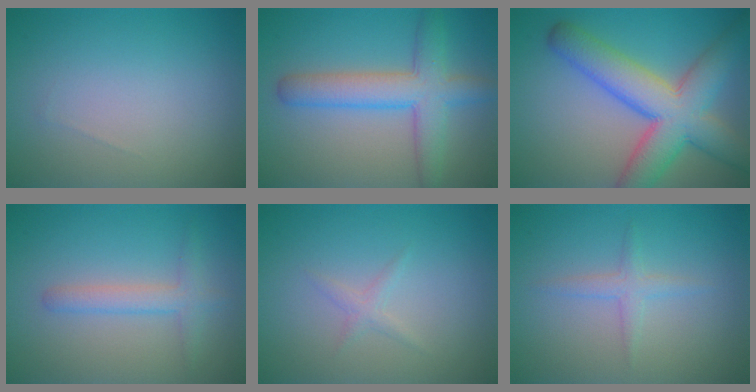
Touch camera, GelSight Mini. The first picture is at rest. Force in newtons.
{"total": 5.6, "press": 5.6, "slide": 0.1}
{"total": 9.0, "press": 9.0, "slide": 0.4}
{"total": 2.3, "press": 2.3, "slide": 0.2}
{"total": 1.0, "press": 1.0, "slide": 0.1}
{"total": 1.5, "press": 1.5, "slide": 0.0}